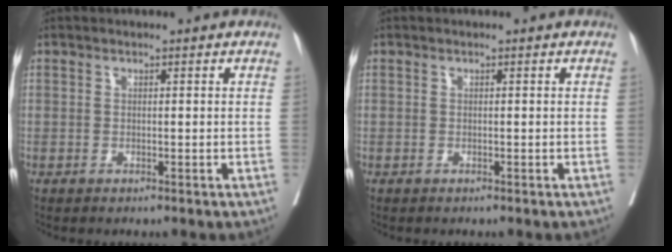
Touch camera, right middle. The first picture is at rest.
{"total": 0.0}